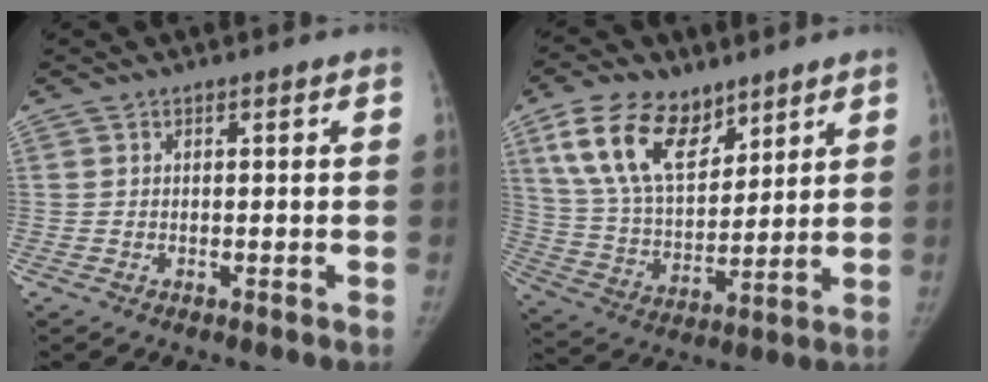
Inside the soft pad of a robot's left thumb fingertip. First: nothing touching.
{"total": 16.7, "force": [9.7, 9.2, 10.0], "torque": [-0.150, -0.036, 0.189]}